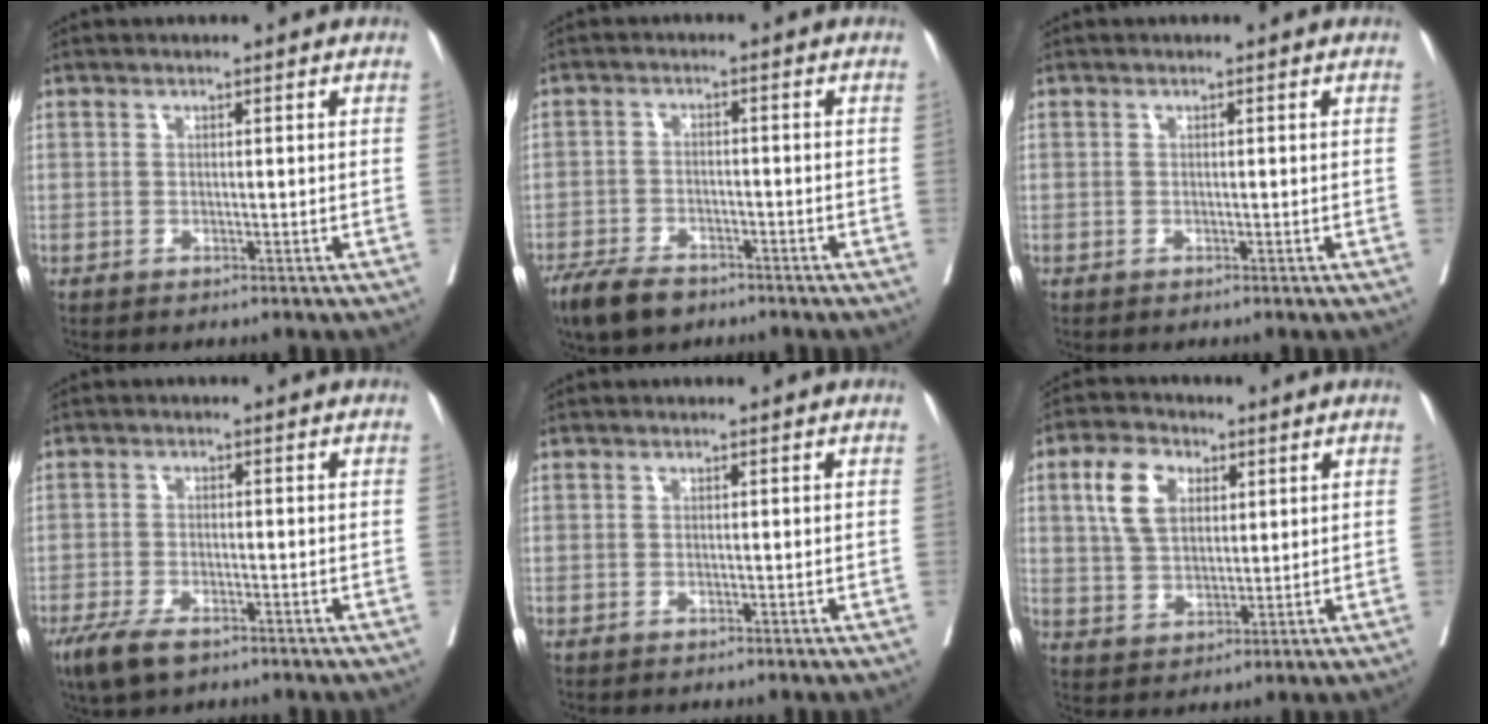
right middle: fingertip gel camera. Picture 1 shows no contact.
{"total": 7.0, "force": [-5.4, 2.9, 3.3], "torque": [-0.062, -0.007, -0.093]}
{"total": 0.0}
{"total": 5.8, "force": [-4.0, 2.1, 3.7], "torque": [-0.071, -0.010, -0.069]}
{"total": 0.0}
{"total": 8.0, "force": [2.9, 5.0, 5.6], "torque": [-0.124, 0.014, 0.058]}